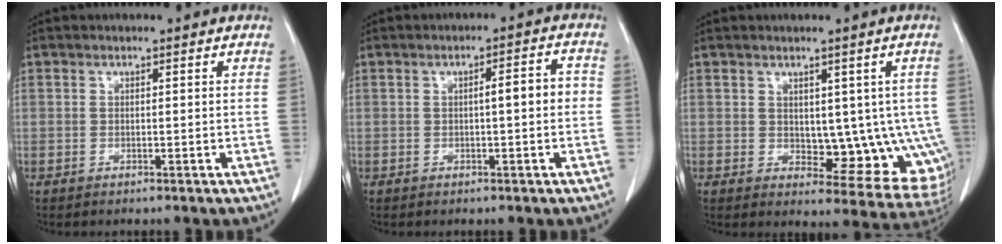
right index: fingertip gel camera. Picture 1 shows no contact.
{"total": 3.8, "force": [-0.3, 0.7, 3.7], "torque": [-0.054, 0.013, -0.004]}
{"total": 10.4, "force": [0.3, 5.8, 8.6], "torque": [-0.083, 0.000, 0.021]}